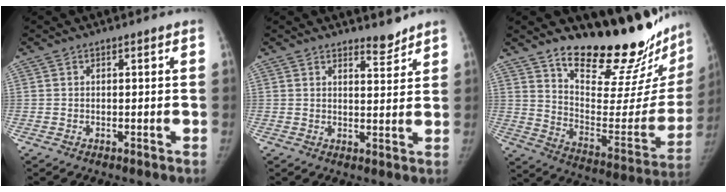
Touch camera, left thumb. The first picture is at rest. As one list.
[{"total": 3.1, "force": [2.9, 0.8, 0.8], "torque": [0.005, -0.027, 0.043]}, {"total": 25.8, "force": [21.0, 7.9, 12.8], "torque": [-0.138, -0.156, 0.304]}]